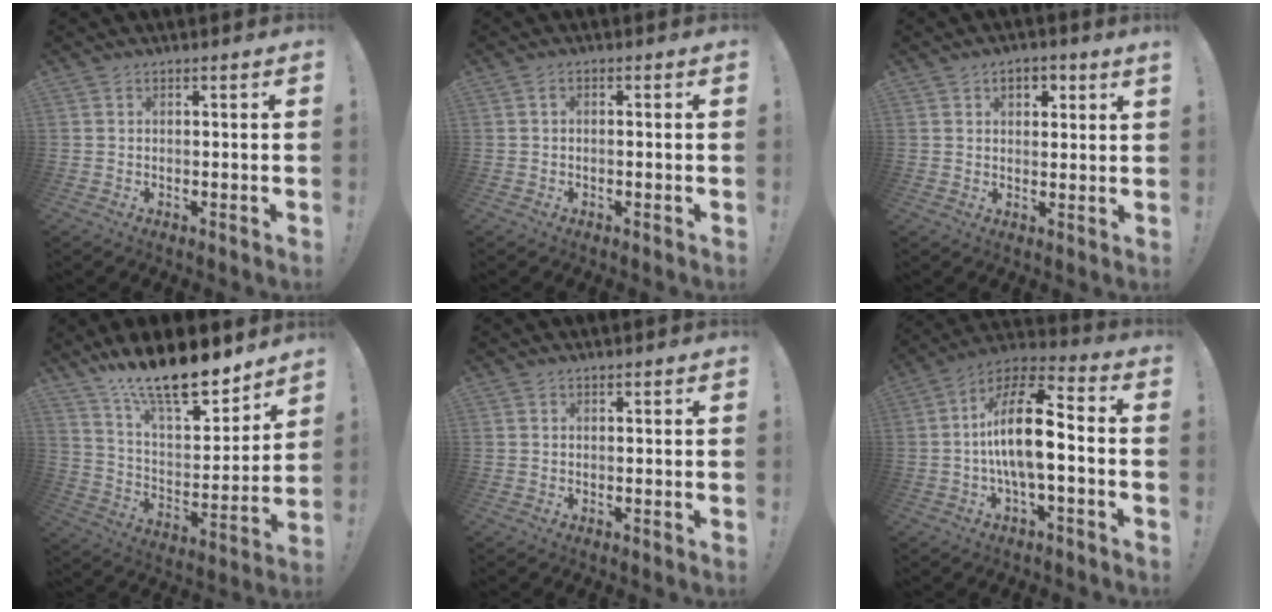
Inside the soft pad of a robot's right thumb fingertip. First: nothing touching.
{"total": 1.1, "force": [-0.8, 0.3, 0.8], "torque": [-0.016, 0.004, -0.013]}
{"total": 4.2, "force": [2.2, 2.1, 2.8], "torque": [-0.039, -0.001, 0.036]}
{"total": 18.5, "force": [15.1, 5.1, 9.3], "torque": [-0.156, -0.116, 0.264]}
{"total": 0.6, "force": [0.6, 0.0, -0.1], "torque": [0.009, -0.002, 0.010]}
{"total": 16.8, "force": [-1.3, 6.2, 15.5], "torque": [-0.269, 0.012, -0.027]}